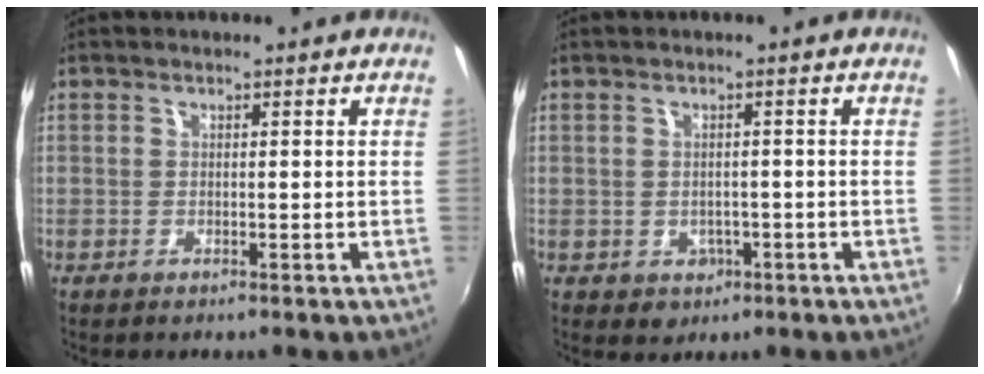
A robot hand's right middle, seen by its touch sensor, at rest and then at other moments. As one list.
[{"total": 3.5, "force": [-1.0, 3.2, 1.2], "torque": [-0.030, -0.001, -0.005]}]